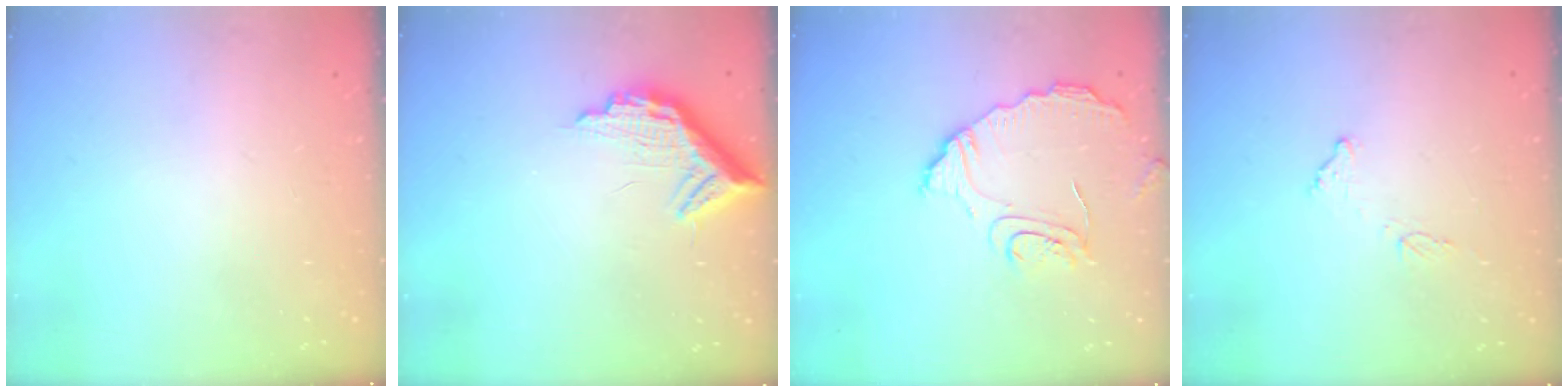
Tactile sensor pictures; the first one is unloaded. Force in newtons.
{"total": 12.5, "press": 12.5, "slide": 0.7}
{"total": 10.6, "press": 10.6, "slide": 0.7}
{"total": 8.0, "press": 8.0, "slide": 0.4}